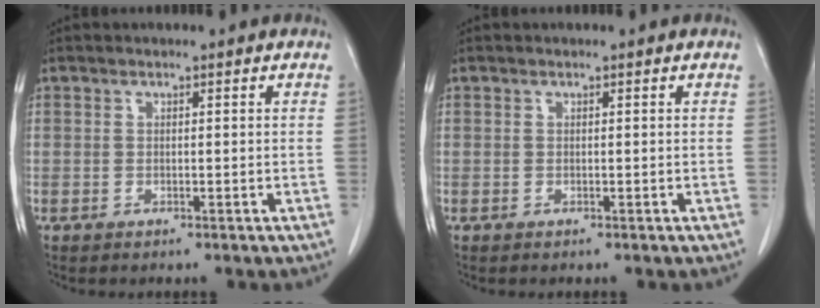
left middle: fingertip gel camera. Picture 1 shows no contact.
{"total": 0.0}